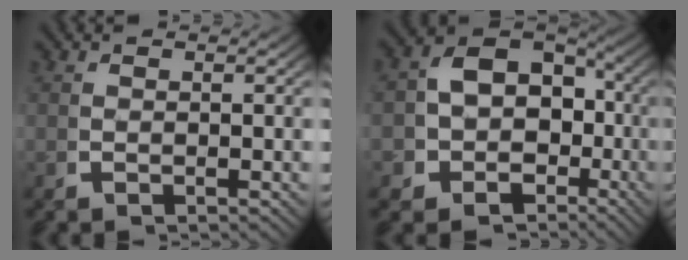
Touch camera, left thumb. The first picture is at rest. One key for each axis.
{"total": 10.7, "fx": -1.9, "fy": 9.1, "fz": 5.3, "tx": -0.121, "ty": -0.044, "tz": -0.023}